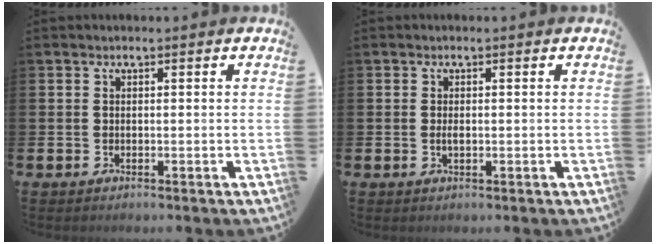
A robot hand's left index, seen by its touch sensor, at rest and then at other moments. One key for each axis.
{"total": 1.0, "fx": 0.0, "fy": 0.4, "fz": 0.9, "tx": -0.024, "ty": 0.005, "tz": 0.000}